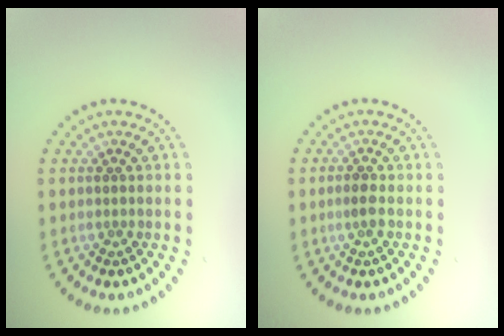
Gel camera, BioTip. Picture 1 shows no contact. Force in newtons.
{"total": 1.2, "press": 1.1, "slide": 0.4}